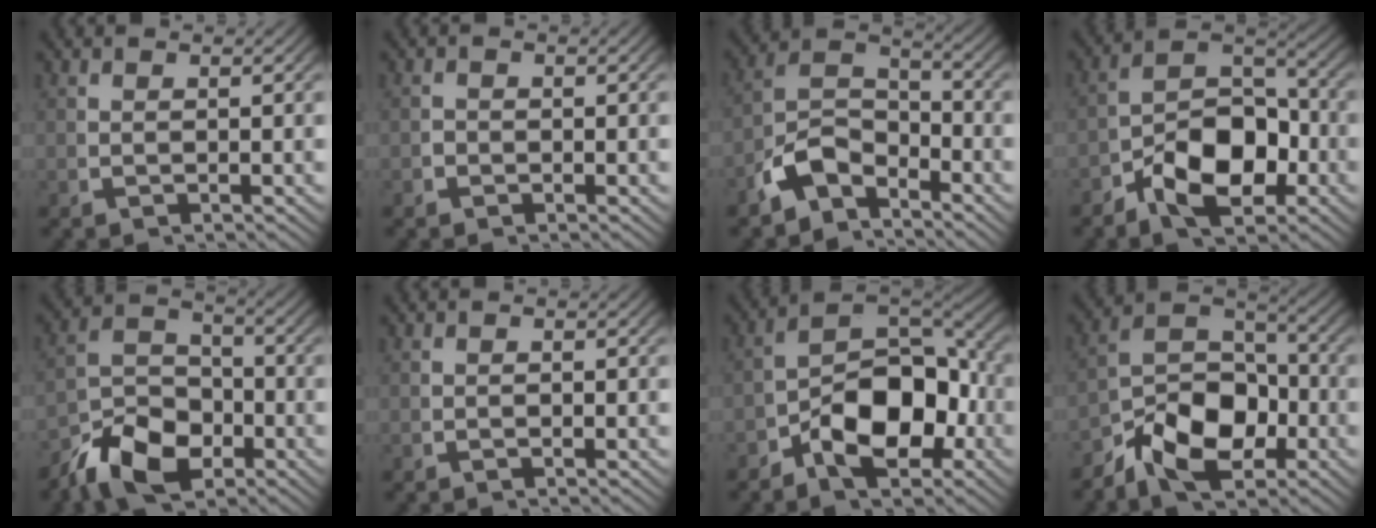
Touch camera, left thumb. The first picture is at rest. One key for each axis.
{"total": 0.6, "fx": -0.4, "fy": 0.4, "fz": 0.1, "tx": -0.003, "ty": -0.005, "tz": -0.010}
{"total": 7.2, "fx": -2.3, "fy": 5.1, "fz": 4.6, "tx": -0.100, "ty": -0.018, "tz": -0.043}
{"total": 8.8, "fx": -2.2, "fy": 5.3, "fz": 6.7, "tx": -0.109, "ty": -0.018, "tz": -0.037}
{"total": 8.2, "fx": -3.3, "fy": 5.6, "fz": 5.0, "tx": -0.078, "ty": -0.023, "tz": -0.056}
{"total": 0.0}
{"total": 9.7, "fx": -2.2, "fy": 5.8, "fz": 7.5, "tx": -0.117, "ty": -0.015, "tz": -0.034}
{"total": 9.4, "fx": -1.9, "fy": 6.2, "fz": 6.8, "tx": -0.123, "ty": -0.022, "tz": -0.030}